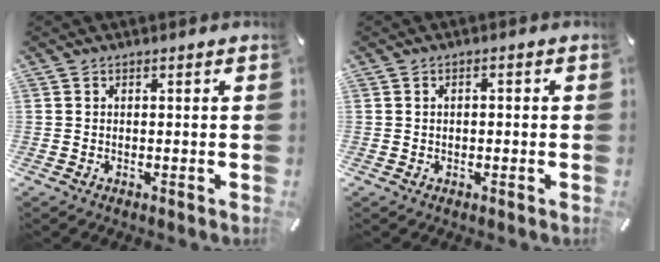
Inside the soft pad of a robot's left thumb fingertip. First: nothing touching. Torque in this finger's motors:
{"motor_torque": [-0.10, -0.11, -0.10, -0.07, -0.02]}